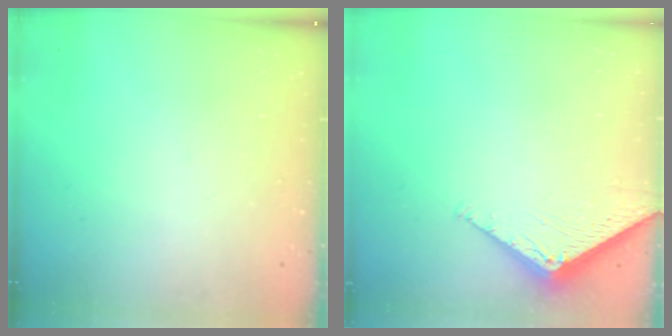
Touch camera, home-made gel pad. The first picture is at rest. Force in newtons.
{"total": 2.8, "press": 2.8, "slide": 0.3}